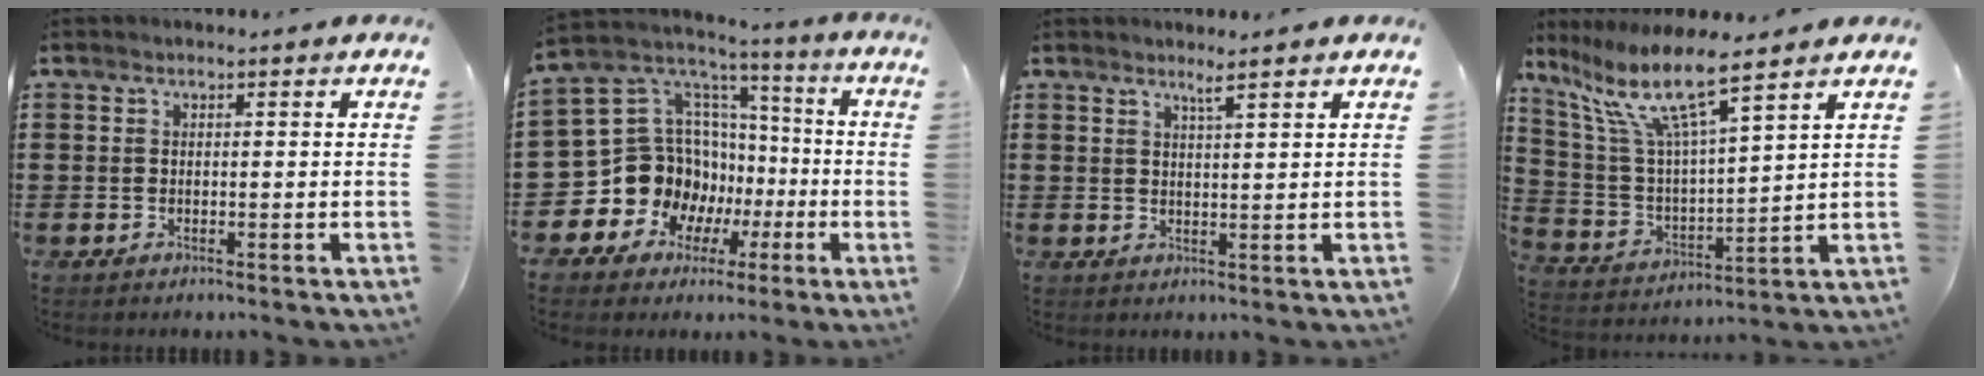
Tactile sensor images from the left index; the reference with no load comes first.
{"total": 13.7, "force": [-3.1, 12.6, 4.2], "torque": [-0.135, -0.027, -0.029]}
{"total": 2.5, "force": [2.0, -0.3, 1.4], "torque": [-0.030, -0.002, 0.037]}
{"total": 10.5, "force": [7.5, 1.5, 7.2], "torque": [-0.174, -0.040, 0.124]}